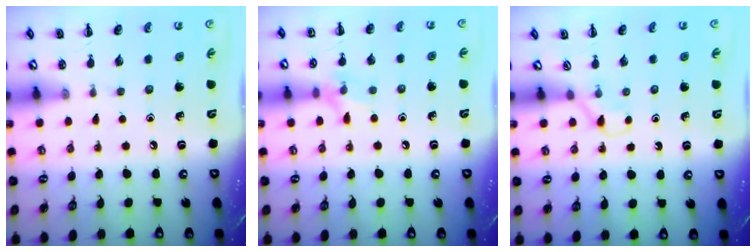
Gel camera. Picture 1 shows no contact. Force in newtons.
{"total": 7.1, "press": 6.9, "slide": 1.8}
{"total": 2.9, "press": 2.7, "slide": 1.0}